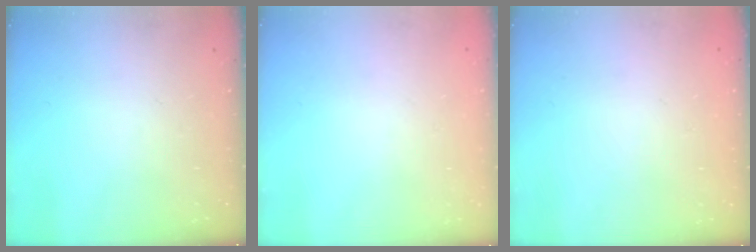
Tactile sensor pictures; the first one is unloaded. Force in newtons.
{"total": 1.9, "press": 1.9, "slide": 0.2}
{"total": 1.6, "press": 1.6, "slide": 0.2}